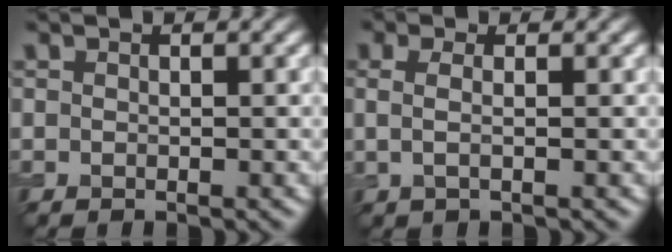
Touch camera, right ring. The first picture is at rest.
{"total": 1.9, "force": [0.3, 0.7, 1.7], "torque": [-0.040, 0.003, -0.002]}